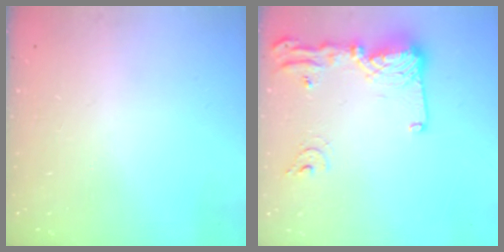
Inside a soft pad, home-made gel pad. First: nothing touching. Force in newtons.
{"total": 15.0, "press": 14.9, "slide": 1.6}